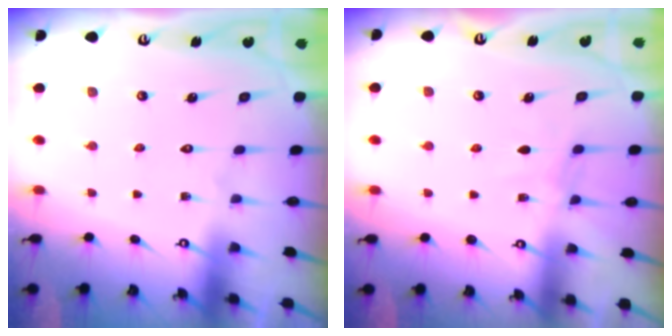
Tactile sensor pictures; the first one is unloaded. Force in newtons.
{"total": 4.2, "press": 4.2, "slide": 0.5}